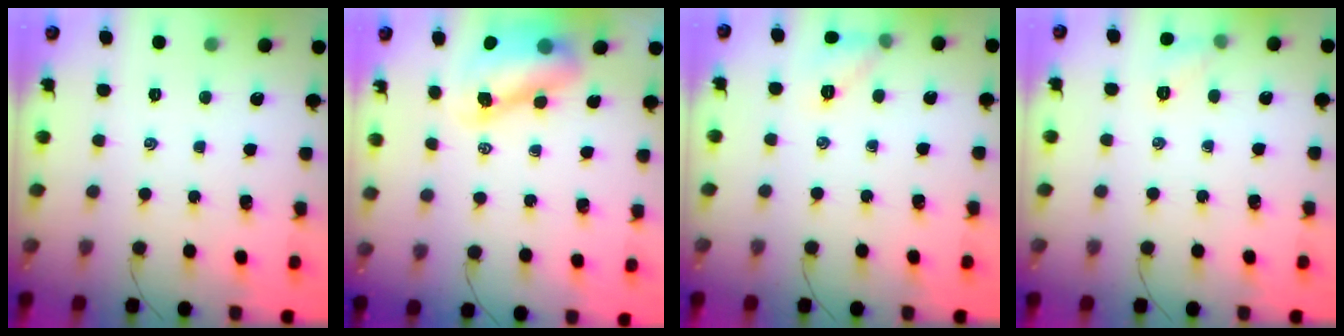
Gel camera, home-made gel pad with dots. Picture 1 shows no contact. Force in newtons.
{"total": 8.1, "press": 7.9, "slide": 1.9}
{"total": 6.9, "press": 6.8, "slide": 1.3}
{"total": 6.2, "press": 6.0, "slide": 1.7}